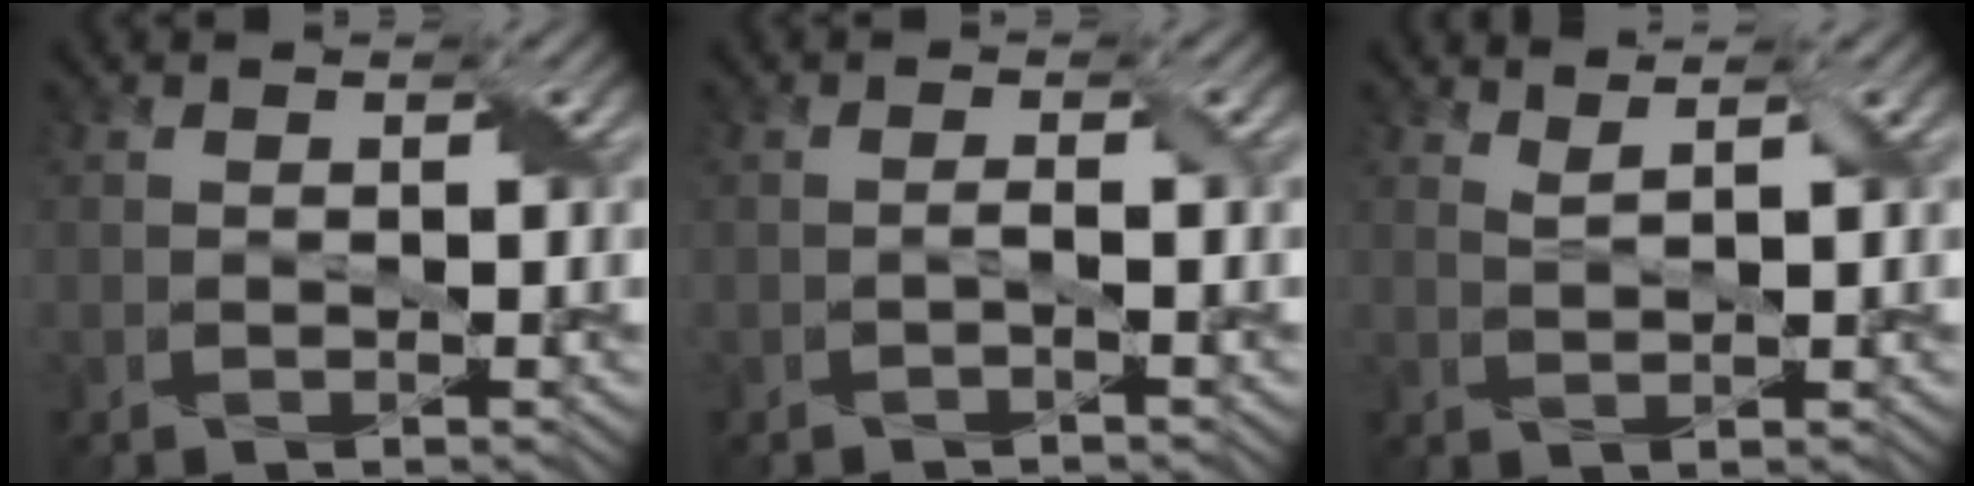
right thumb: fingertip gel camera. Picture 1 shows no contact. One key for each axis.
{"total": 0.8, "fx": -0.4, "fy": -0.1, "fz": 0.8, "tx": -0.015, "ty": 0.006, "tz": -0.007}
{"total": 2.1, "fx": 1.7, "fy": 0.2, "fz": 1.3, "tx": -0.026, "ty": 0.003, "tz": 0.033}